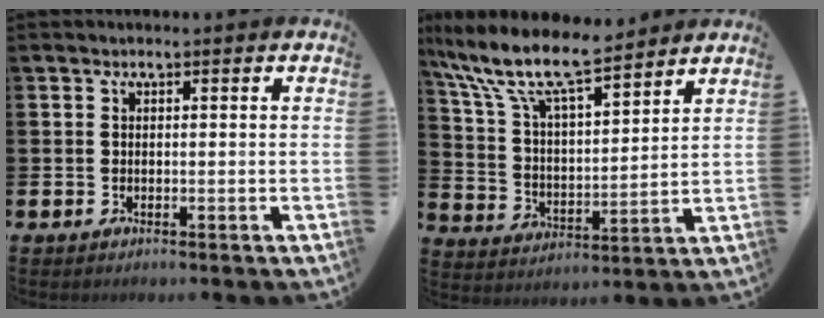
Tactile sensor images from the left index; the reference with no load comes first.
{"total": 11.3, "force": [9.8, 2.5, 5.0], "torque": [-0.140, -0.054, 0.173]}